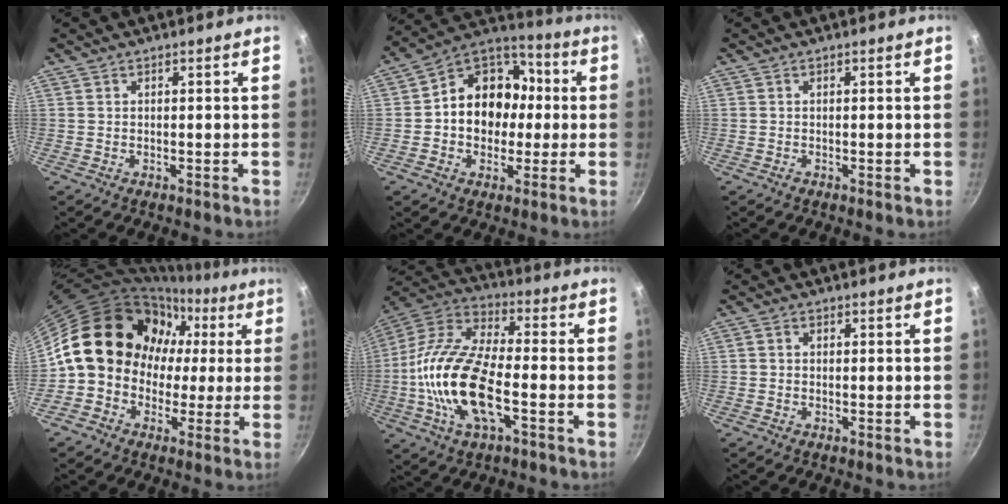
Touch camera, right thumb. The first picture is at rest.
{"total": 15.5, "force": [-0.4, 12.8, 8.8], "torque": [-0.093, 0.039, -0.023]}
{"total": 0.0}
{"total": 17.5, "force": [0.3, 15.2, 8.8], "torque": [-0.095, 0.049, -0.007]}
{"total": 19.6, "force": [-4.1, 8.3, 17.2], "torque": [-0.331, 0.033, -0.095]}
{"total": 1.1, "force": [-0.1, 1.0, 0.6], "torque": [-0.012, 0.006, -0.002]}